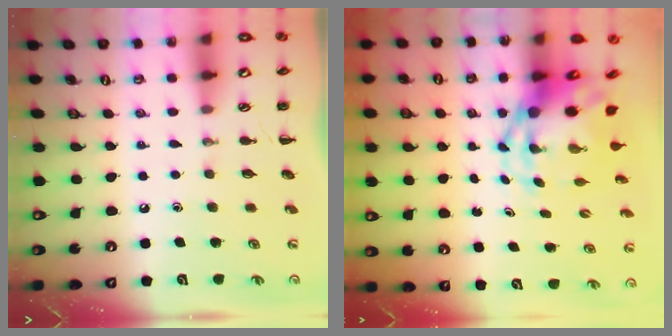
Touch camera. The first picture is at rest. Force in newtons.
{"total": 5.8, "press": 5.6, "slide": 1.5}